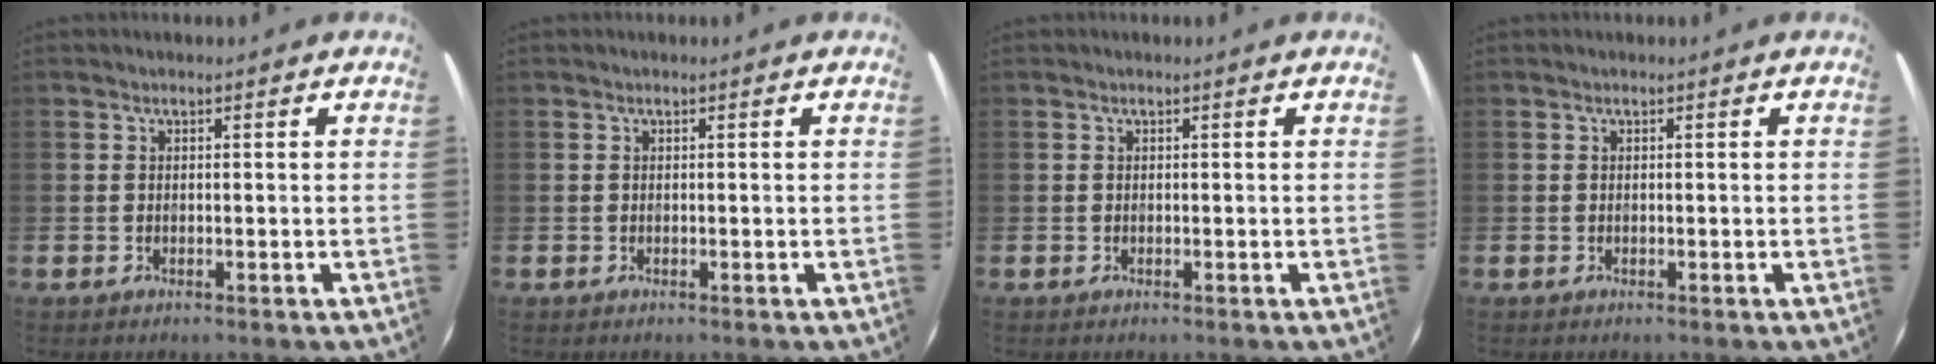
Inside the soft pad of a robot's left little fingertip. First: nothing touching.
{"total": 0.0}
{"total": 0.0}
{"total": 0.0}